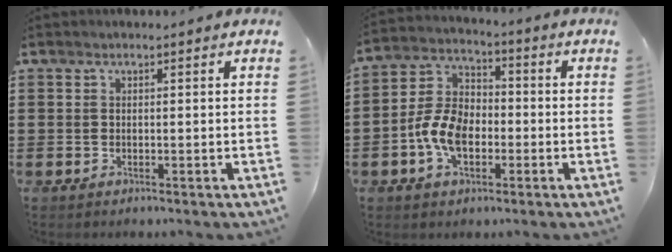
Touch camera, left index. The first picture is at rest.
{"total": 8.1, "force": [-2.6, 5.1, 5.7], "torque": [-0.140, 0.009, -0.058]}